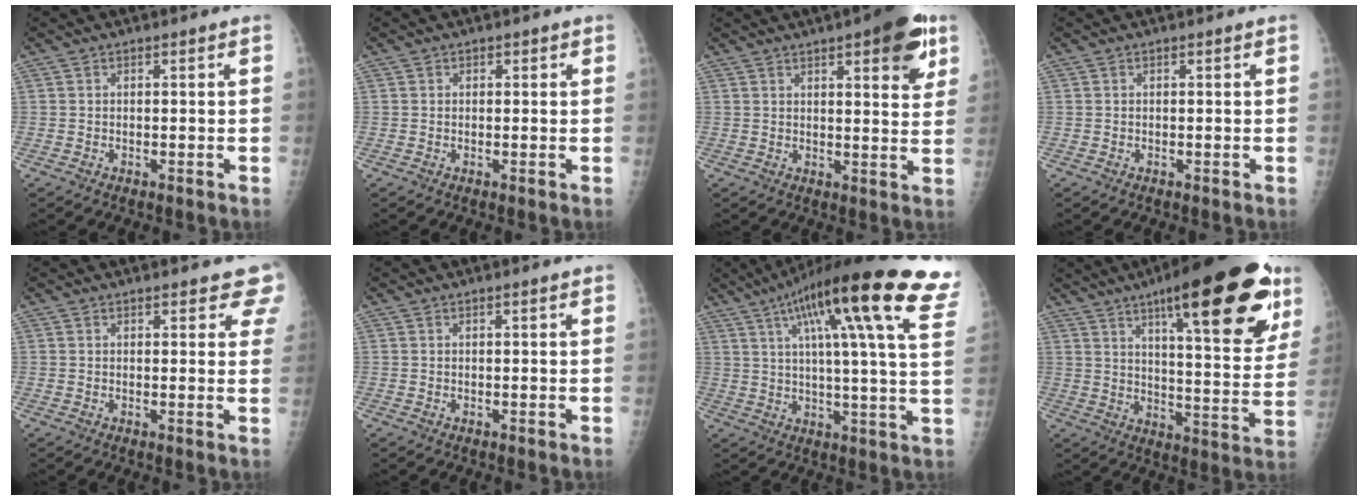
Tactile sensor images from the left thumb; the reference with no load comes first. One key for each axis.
{"total": 0.7, "fx": 0.3, "fy": 0.6, "fz": 0.1, "tx": 0.008, "ty": 0.001, "tz": 0.002}
{"total": 12.2, "fx": 6.3, "fy": 3.8, "fz": 9.8, "tx": -0.096, "ty": -0.022, "tz": 0.075}
{"total": 0.0}
{"total": 5.5, "fx": 4.6, "fy": 2.1, "fz": 2.2, "tx": 0.012, "ty": -0.016, "tz": 0.039}
{"total": 0.9, "fx": 0.6, "fy": 0.1, "fz": 0.6, "tx": -0.006, "ty": 0.001, "tz": 0.008}
{"total": 28.1, "fx": 15.0, "fy": 4.4, "fz": 23.3, "tx": -0.308, "ty": -0.011, "tz": 0.198}
{"total": 27.6, "fx": 15.4, "fy": 7.1, "fz": 21.8, "tx": -0.278, "ty": -0.047, "tz": 0.221}